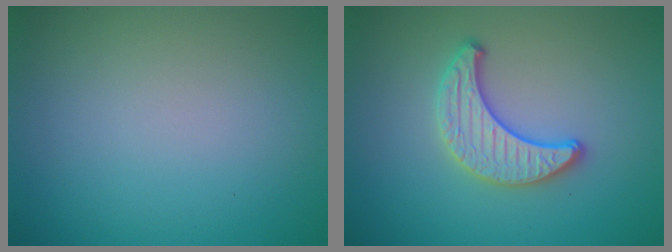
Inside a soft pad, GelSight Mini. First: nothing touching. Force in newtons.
{"total": 3.2, "press": 3.1, "slide": 0.8}